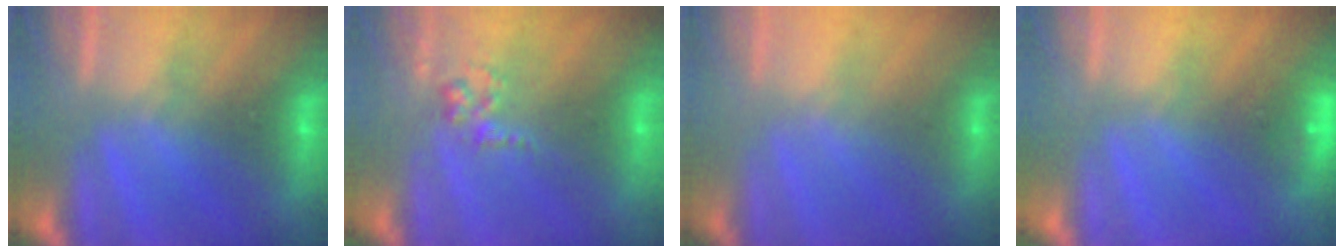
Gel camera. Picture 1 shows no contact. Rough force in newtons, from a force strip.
{"total": 2.7}
{"total": 2.1}
{"total": 4.6}